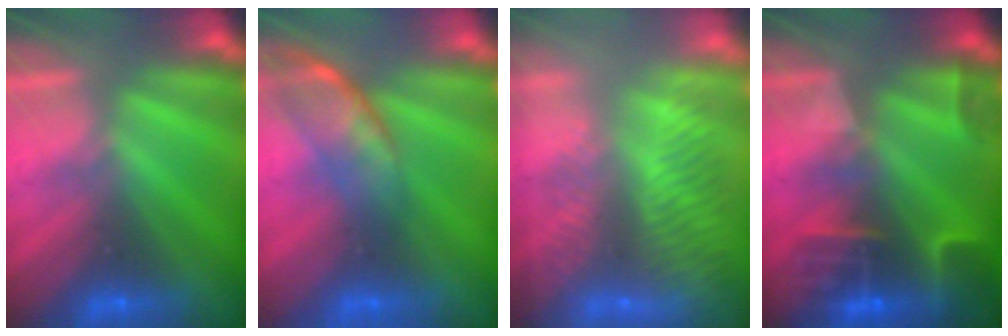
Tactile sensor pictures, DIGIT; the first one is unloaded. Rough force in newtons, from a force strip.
{"total": 2.6}
{"total": 9.2}
{"total": 6.8}